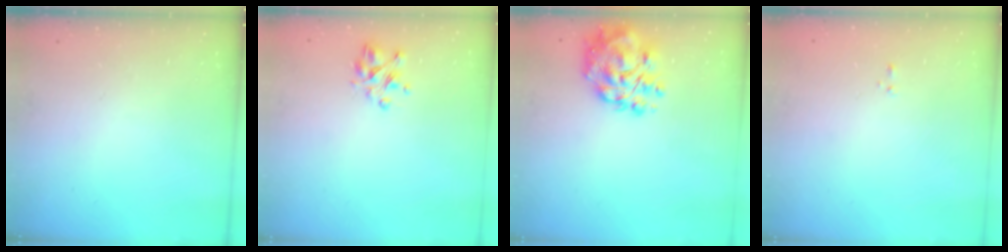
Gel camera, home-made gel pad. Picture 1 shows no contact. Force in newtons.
{"total": 4.7, "press": 4.3, "slide": 1.9}
{"total": 11.8, "press": 11.5, "slide": 2.7}
{"total": 0.8, "press": 0.6, "slide": 0.5}